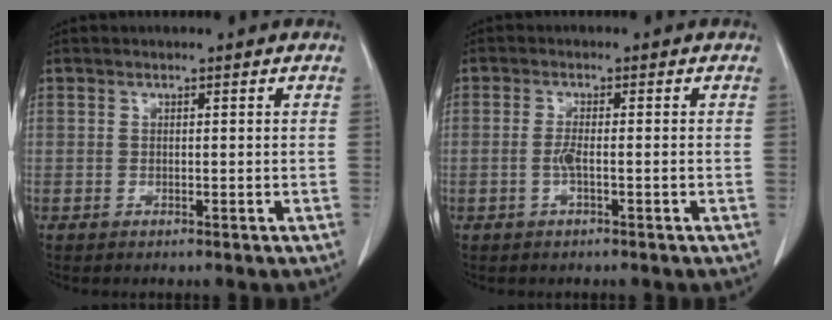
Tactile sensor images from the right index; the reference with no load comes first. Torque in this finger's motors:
{"motor_torque": [-0.05, -0.06, -0.03, 0.00]}